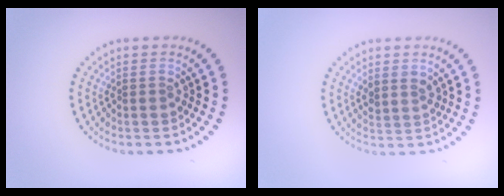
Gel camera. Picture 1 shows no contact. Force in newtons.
{"total": 1.4, "press": 1.3, "slide": 0.7}